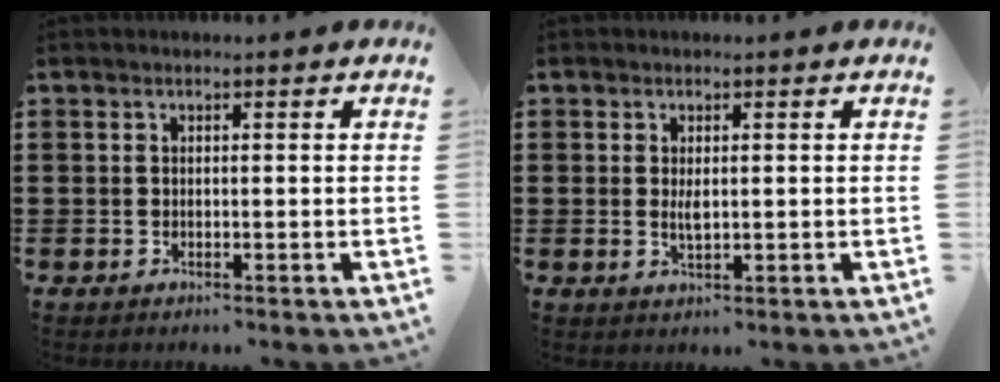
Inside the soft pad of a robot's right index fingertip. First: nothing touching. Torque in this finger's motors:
{"motor_torque": [2.14, 0.00, 0.20, 0.00]}